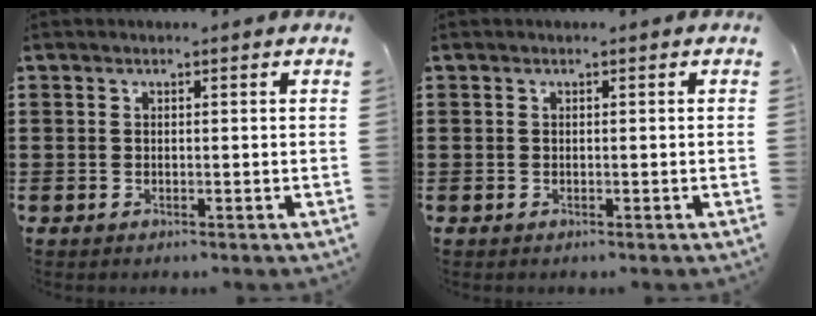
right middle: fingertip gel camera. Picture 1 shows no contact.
{"total": 0.0}